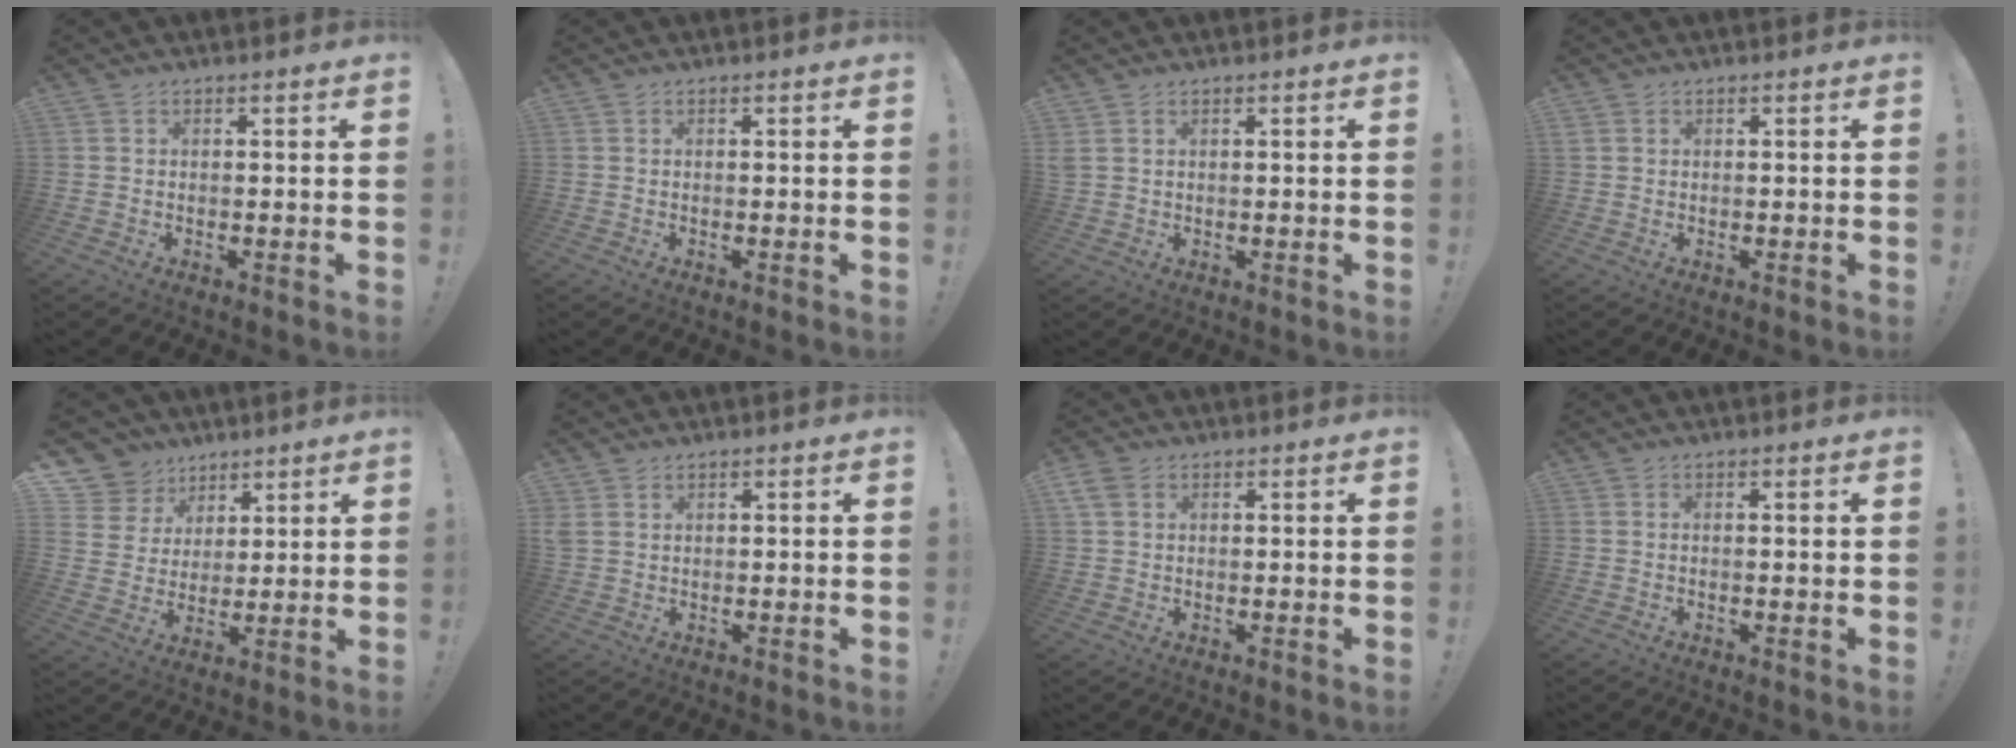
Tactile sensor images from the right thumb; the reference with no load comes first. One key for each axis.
{"total": 0.0}
{"total": 1.9, "fx": 0.9, "fy": 1.2, "fz": 1.2, "tx": -0.031, "ty": 0.005, "tz": 0.020}
{"total": 0.6, "fx": 0.3, "fy": 0.5, "fz": 0.2, "tx": -0.013, "ty": 0.006, "tz": 0.007}
{"total": 9.8, "fx": 6.0, "fy": 7.6, "fz": 1.7, "tx": -0.025, "ty": -0.047, "tz": 0.122}
{"total": 2.5, "fx": 1.4, "fy": 1.7, "fz": 1.2, "tx": -0.030, "ty": 0.001, "tz": 0.030}
{"total": 3.9, "fx": 2.0, "fy": 2.5, "fz": 2.2, "tx": -0.039, "ty": 0.000, "tz": 0.040}
{"total": 0.7, "fx": 0.5, "fy": -0.1, "fz": 0.5, "tx": -0.002, "ty": -0.002, "tz": 0.007}